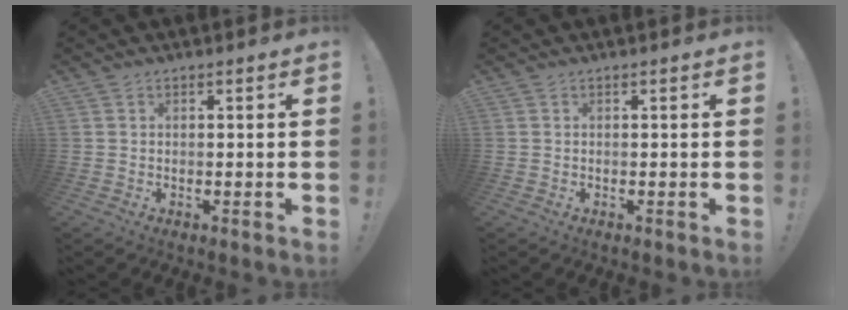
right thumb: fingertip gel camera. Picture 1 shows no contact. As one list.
[{"total": 0.0}]